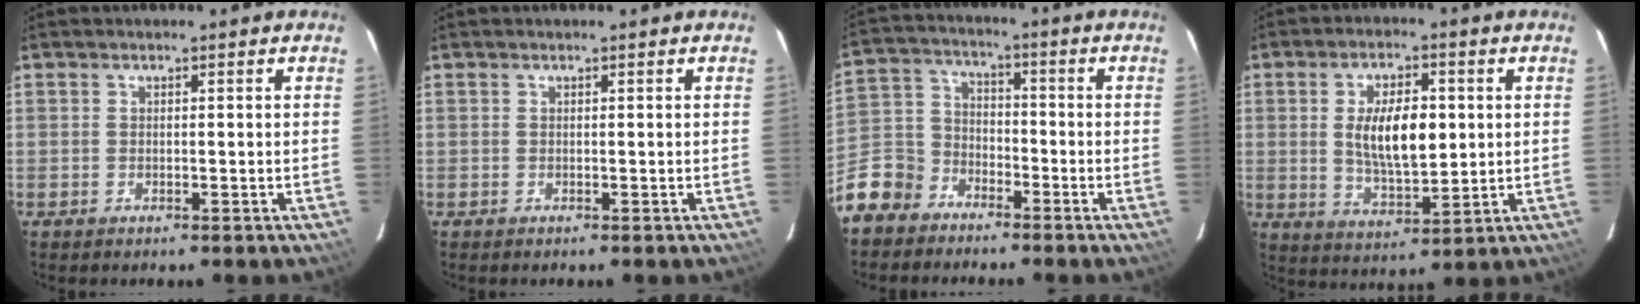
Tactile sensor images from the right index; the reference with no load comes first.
{"total": 0.0}
{"total": 10.4, "force": [-7.3, 7.1, 2.3], "torque": [-0.073, 0.030, -0.146]}
{"total": 11.4, "force": [1.2, 4.9, 10.2], "torque": [-0.187, -0.001, 0.029]}